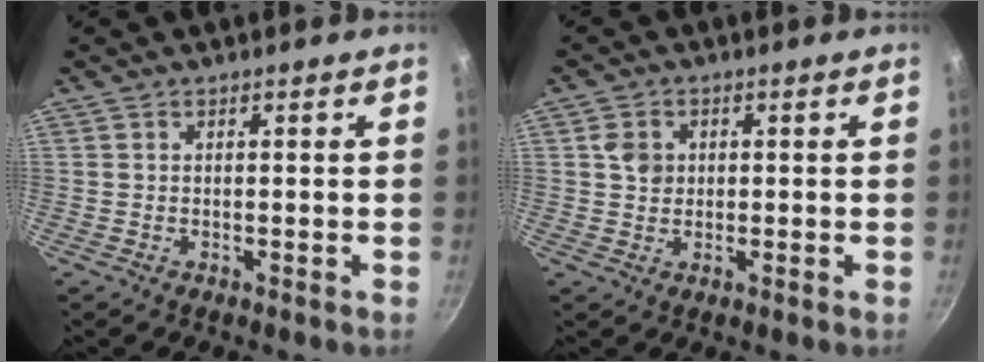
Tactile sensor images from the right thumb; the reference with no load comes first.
{"total": 3.2, "force": [0.5, 2.8, 1.5], "torque": [-0.017, 0.002, 0.004]}